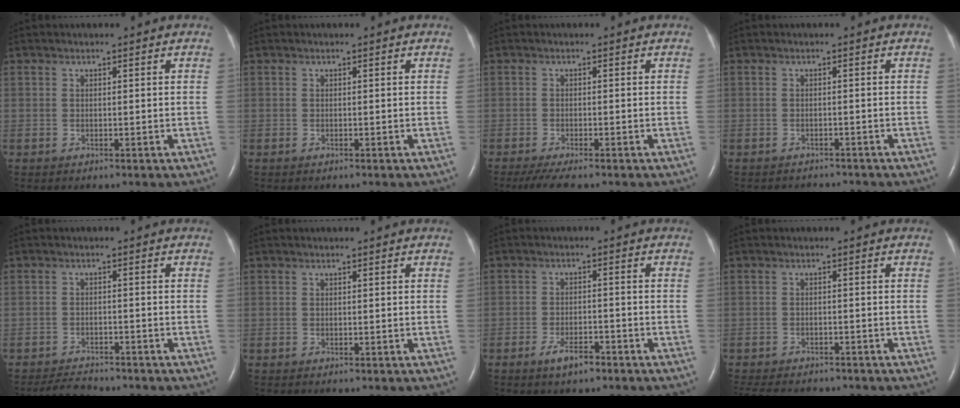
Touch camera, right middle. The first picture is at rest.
{"total": 0.0}
{"total": 4.2, "force": [-3.2, 0.6, 2.6], "torque": [-0.048, -0.011, -0.052]}
{"total": 2.8, "force": [-2.7, 0.6, -0.2], "torque": [0.003, -0.006, -0.037]}
{"total": 3.5, "force": [-3.3, 0.8, 0.5], "torque": [-0.016, -0.012, -0.056]}
{"total": 0.0}
{"total": 4.8, "force": [-3.3, 1.3, 3.2], "torque": [-0.067, -0.002, -0.056]}
{"total": 10.1, "force": [-8.7, 3.4, 3.7], "torque": [-0.075, -0.008, -0.116]}